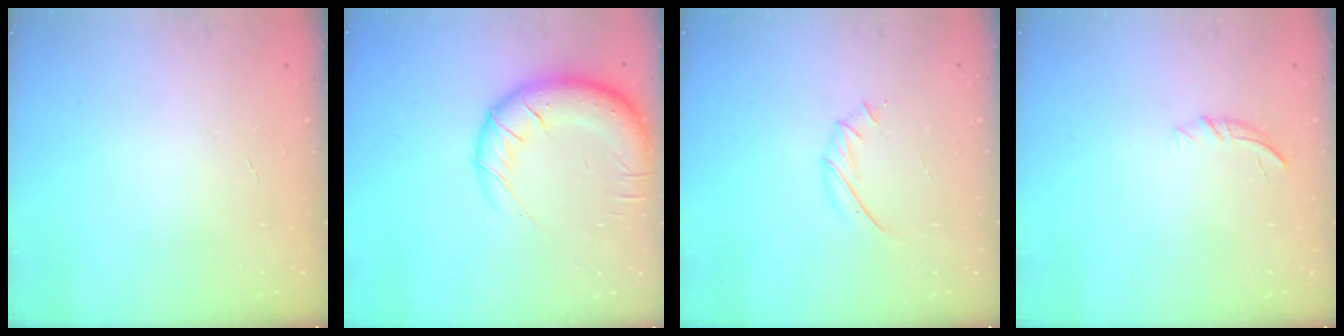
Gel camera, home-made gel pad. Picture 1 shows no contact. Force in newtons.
{"total": 16.2, "press": 15.8, "slide": 3.9}
{"total": 5.9, "press": 5.8, "slide": 1.5}
{"total": 6.9, "press": 6.6, "slide": 2.0}